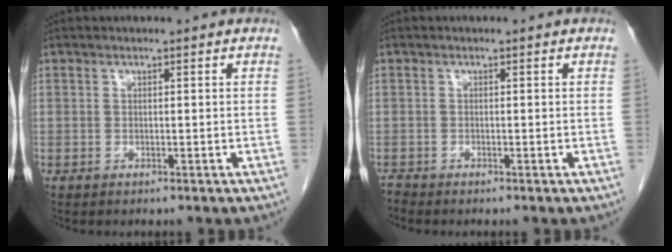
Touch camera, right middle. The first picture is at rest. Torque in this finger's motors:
{"motor_torque": [-0.33, -0.13, -0.07, -0.02]}